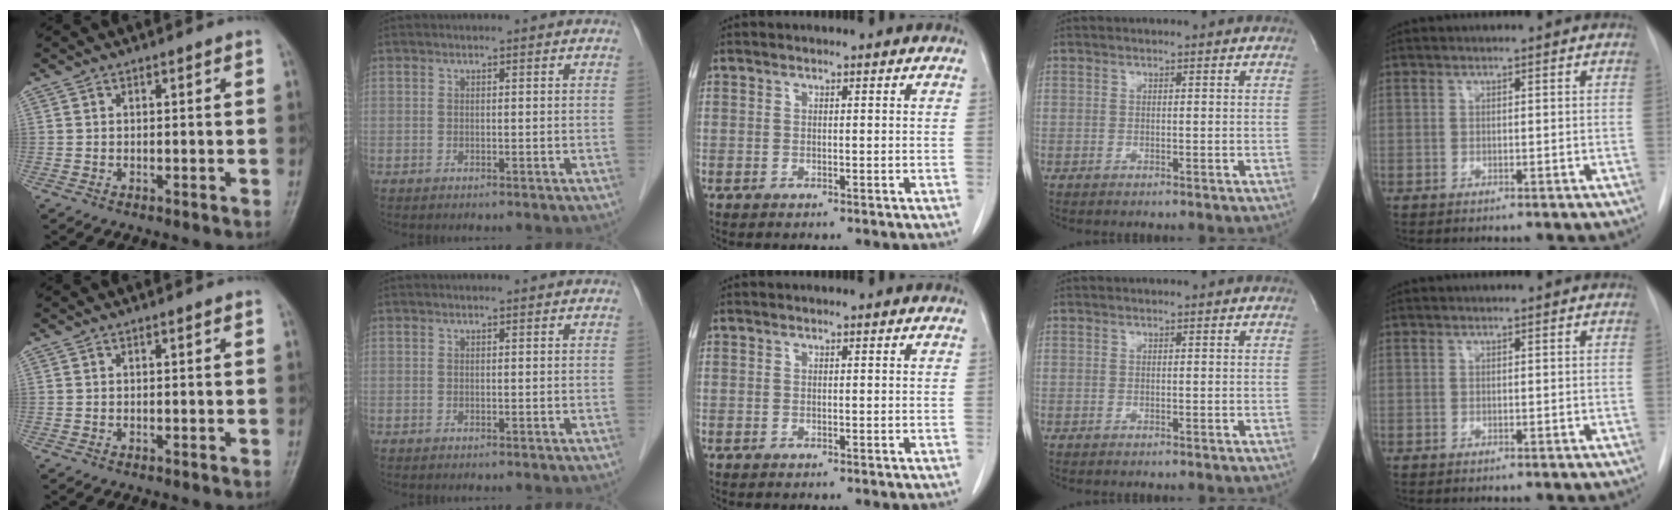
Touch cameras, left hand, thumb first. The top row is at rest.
{}